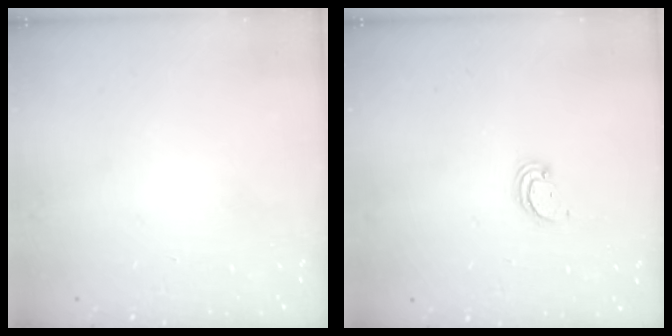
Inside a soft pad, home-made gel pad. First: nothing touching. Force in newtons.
{"total": 2.1, "press": 2.1, "slide": 0.2}